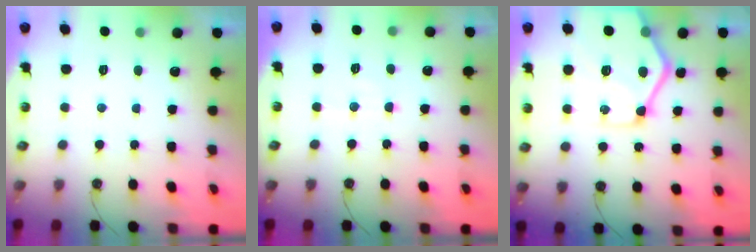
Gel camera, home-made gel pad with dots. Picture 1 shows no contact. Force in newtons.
{"total": 5.3, "press": 5.3, "slide": 0.4}
{"total": 20.1, "press": 20.0, "slide": 2.0}